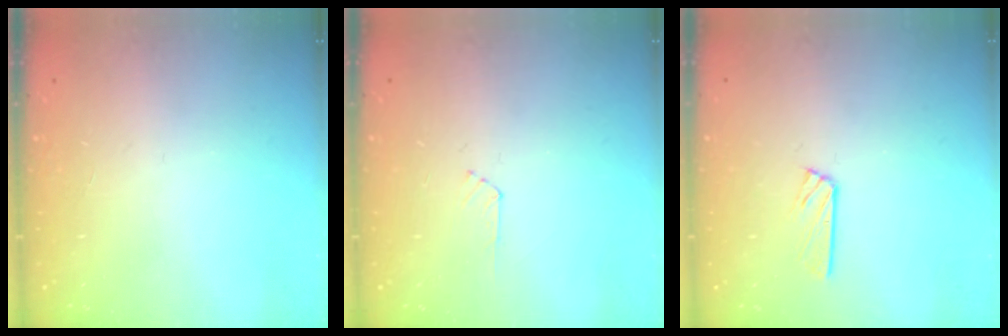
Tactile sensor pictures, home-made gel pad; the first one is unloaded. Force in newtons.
{"total": 2.8, "press": 2.7, "slide": 0.5}
{"total": 3.6, "press": 3.6, "slide": 0.4}